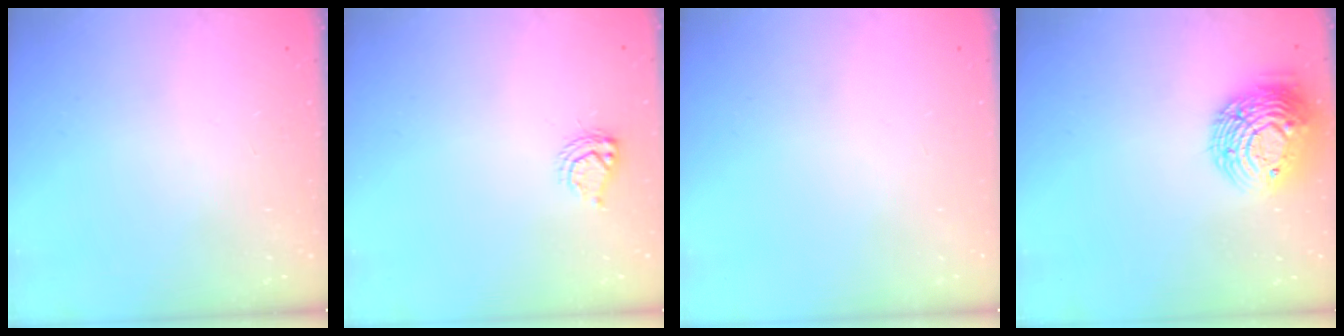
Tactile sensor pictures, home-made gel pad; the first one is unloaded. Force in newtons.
{"total": 5.0, "press": 4.9, "slide": 0.6}
{"total": 0.0}
{"total": 13.2, "press": 13.2, "slide": 1.0}